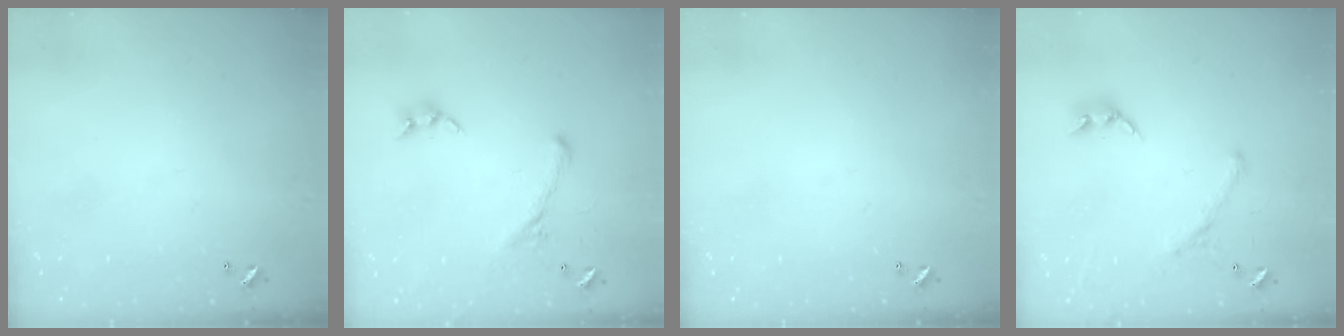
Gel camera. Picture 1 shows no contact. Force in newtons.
{"total": 1.4, "press": 0.6, "slide": 1.2}
{"total": 0.0}
{"total": 1.2, "press": 0.5, "slide": 1.1}